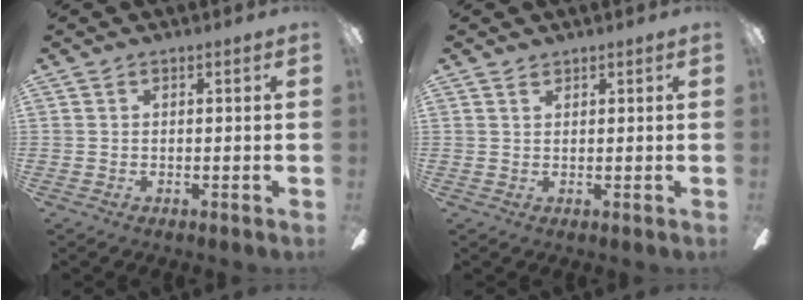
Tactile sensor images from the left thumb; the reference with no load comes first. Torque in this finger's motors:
{"motor_torque": [-0.10, 0.27, 0.03, -0.02, 0.02]}